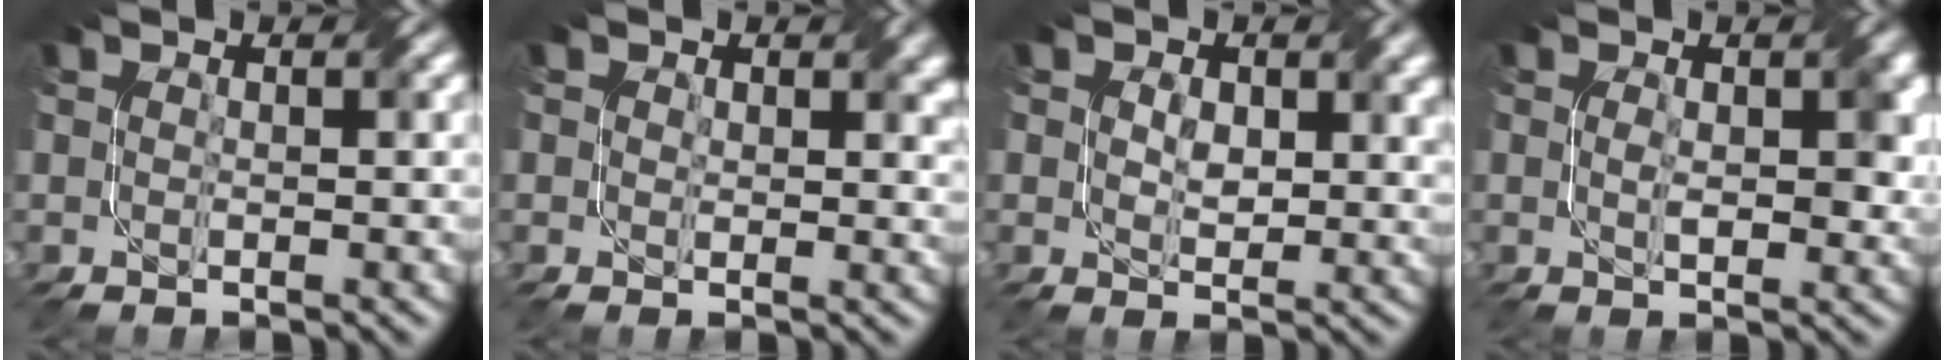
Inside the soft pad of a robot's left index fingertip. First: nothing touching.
{"total": 2.4, "force": [1.1, 1.8, 1.3], "torque": [-0.017, -0.006, 0.015]}
{"total": 3.3, "force": [0.9, 2.2, 2.3], "torque": [-0.041, -0.005, 0.016]}
{"total": 3.3, "force": [0.2, 1.7, 2.9], "torque": [-0.046, -0.004, 0.007]}